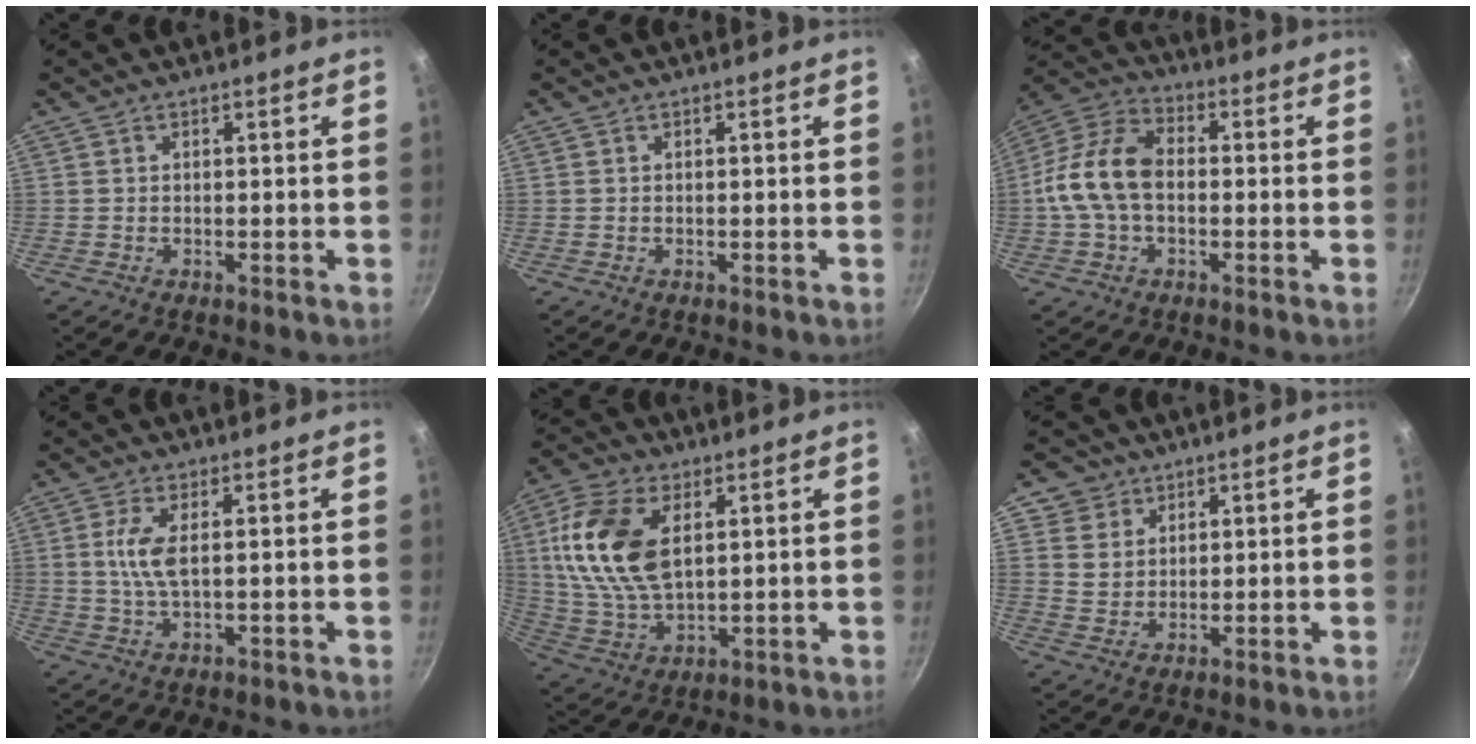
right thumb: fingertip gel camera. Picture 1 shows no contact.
{"total": 0.0}
{"total": 12.8, "force": [-0.7, 8.3, 9.6], "torque": [-0.168, 0.038, -0.032]}
{"total": 5.4, "force": [0.8, 1.8, 5.1], "torque": [-0.116, 0.001, 0.016]}
{"total": 16.2, "force": [4.1, 9.2, 12.7], "torque": [-0.241, -0.007, 0.081]}
{"total": 5.6, "force": [3.1, 4.6, 0.8], "torque": [0.026, -0.003, 0.055]}